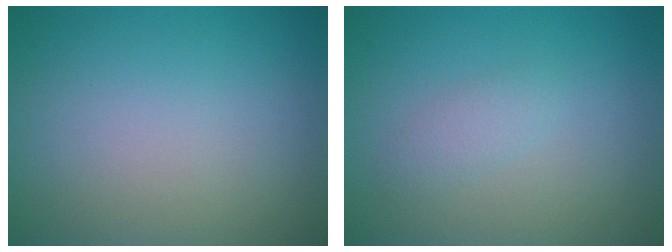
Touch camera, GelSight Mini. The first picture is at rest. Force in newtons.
{"total": 1.3, "press": 1.3, "slide": 0.1}